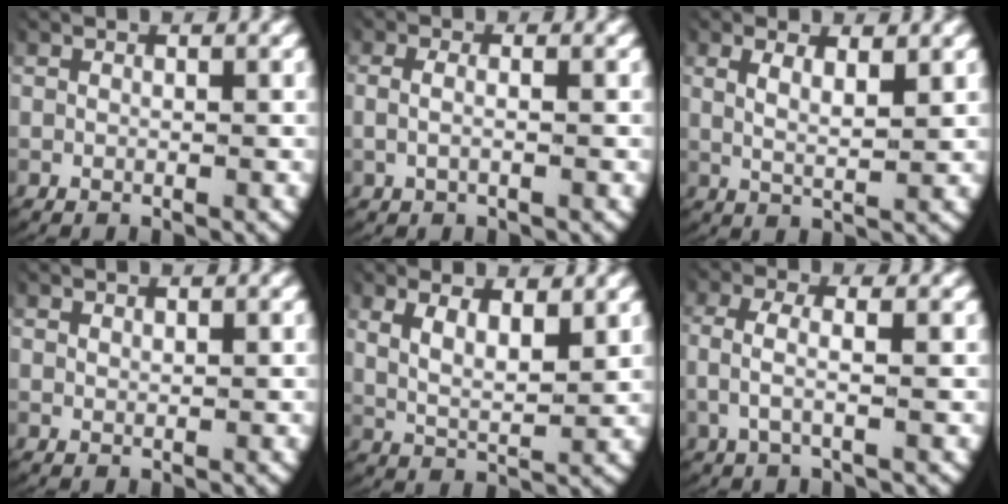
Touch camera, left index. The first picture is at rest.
{"total": 1.6, "force": [-0.2, 0.6, 1.5], "torque": [-0.043, -0.007, -0.002]}
{"total": 2.9, "force": [1.1, 1.1, 2.5], "torque": [-0.047, -0.010, 0.023]}
{"total": 0.6, "force": [0.6, -0.1, 0.1], "torque": [-0.003, -0.005, 0.016]}
{"total": 4.3, "force": [1.6, 2.5, 3.1], "torque": [-0.061, -0.010, 0.028]}
{"total": 3.6, "force": [0.4, 1.7, 3.1], "torque": [-0.078, 0.000, 0.003]}